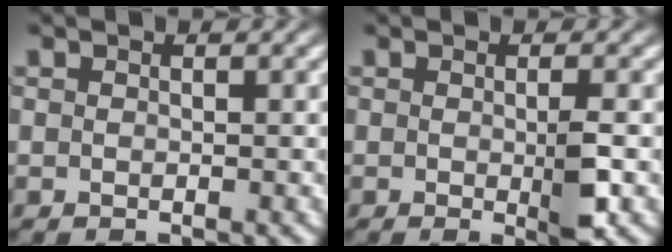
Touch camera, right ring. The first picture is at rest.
{"total": 2.0, "force": [-0.5, 0.4, 1.9], "torque": [-0.036, -0.009, -0.008]}